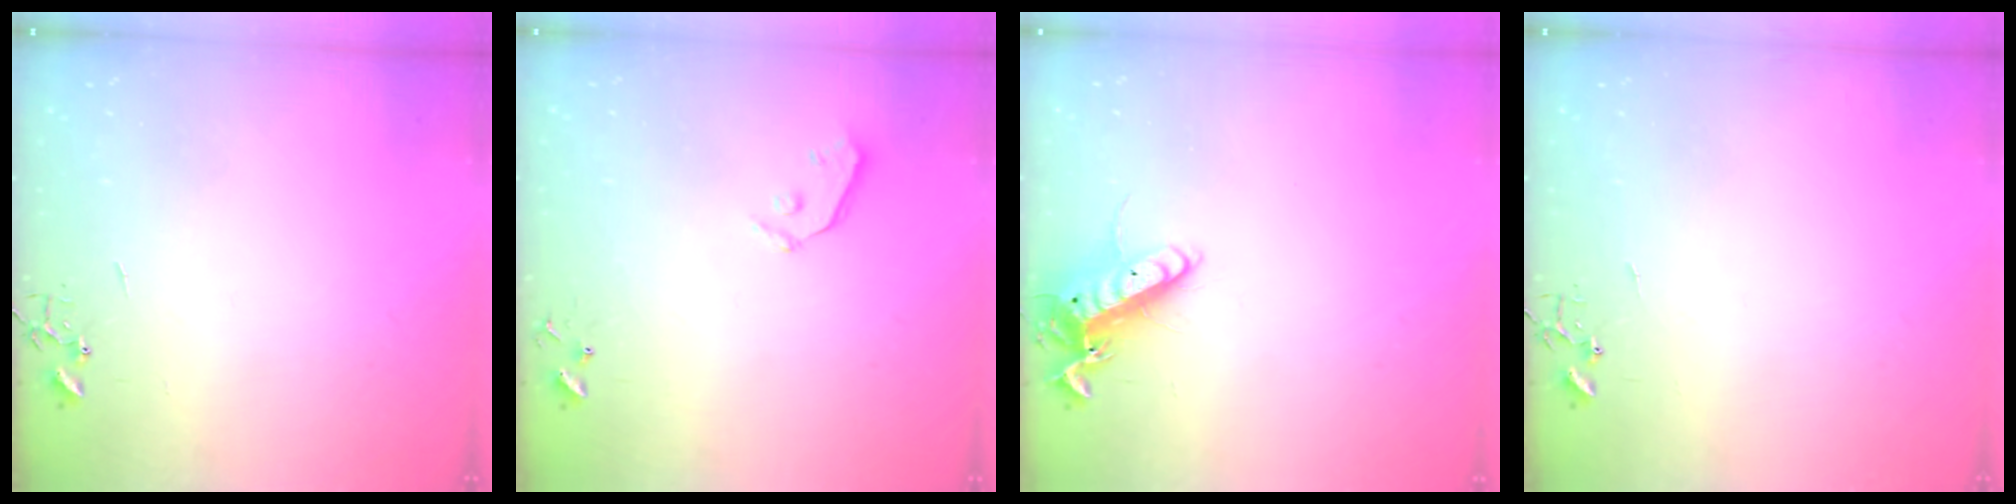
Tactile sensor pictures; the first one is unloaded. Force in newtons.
{"total": 4.0, "press": 3.9, "slide": 0.7}
{"total": 12.5, "press": 12.5, "slide": 1.1}
{"total": 0.0}